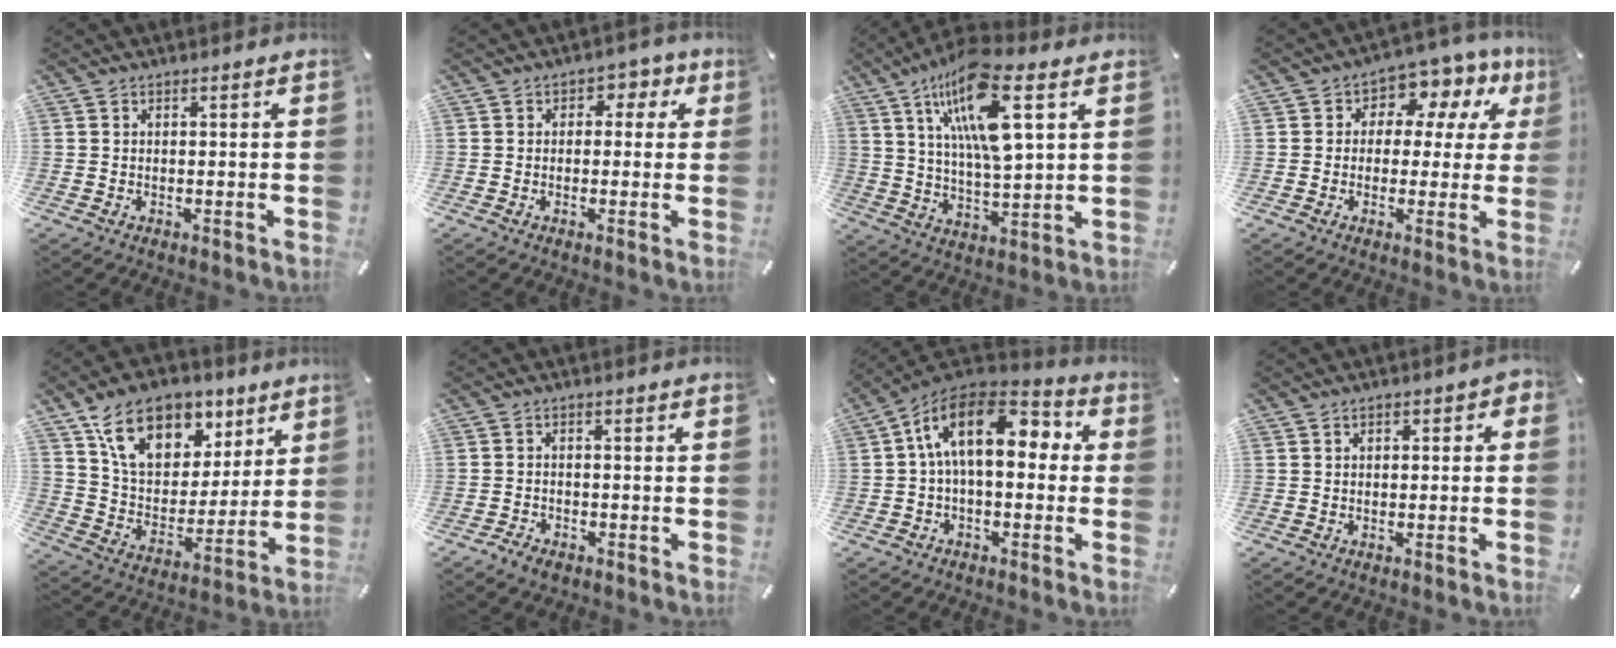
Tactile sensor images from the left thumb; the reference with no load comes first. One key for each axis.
{"total": 3.4, "fx": -0.2, "fy": 2.9, "fz": 1.8, "tx": -0.015, "ty": 0.005, "tz": -0.014}
{"total": 16.7, "fx": 8.2, "fy": 4.9, "fz": 13.7, "tx": -0.272, "ty": -0.023, "tz": 0.131}
{"total": 7.3, "fx": 2.8, "fy": 5.6, "fz": 3.7, "tx": -0.052, "ty": -0.022, "tz": 0.046}
{"total": 16.5, "fx": 10.2, "fy": 10.5, "fz": 7.8, "tx": -0.147, "ty": -0.044, "tz": 0.189}
{"total": 2.2, "fx": -1.9, "fy": 1.0, "fz": 0.6, "tx": -0.012, "ty": 0.010, "tz": -0.038}
{"total": 16.4, "fx": 2.7, "fy": 9.2, "fz": 13.3, "tx": -0.242, "ty": 0.001, "tz": 0.042}
{"total": 2.1, "fx": -0.6, "fy": 1.4, "fz": 1.4, "tx": -0.023, "ty": 0.010, "tz": -0.014}